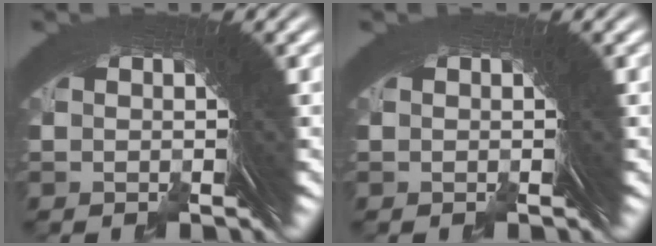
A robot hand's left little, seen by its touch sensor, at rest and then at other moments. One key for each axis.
{"total": 0.0}